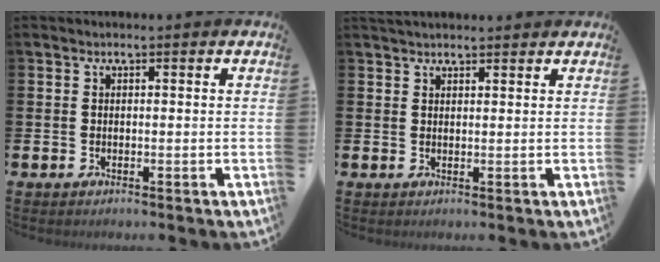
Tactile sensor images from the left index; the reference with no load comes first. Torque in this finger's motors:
{"motor_torque": [1.00, -1.13, 0.24, 0.11]}